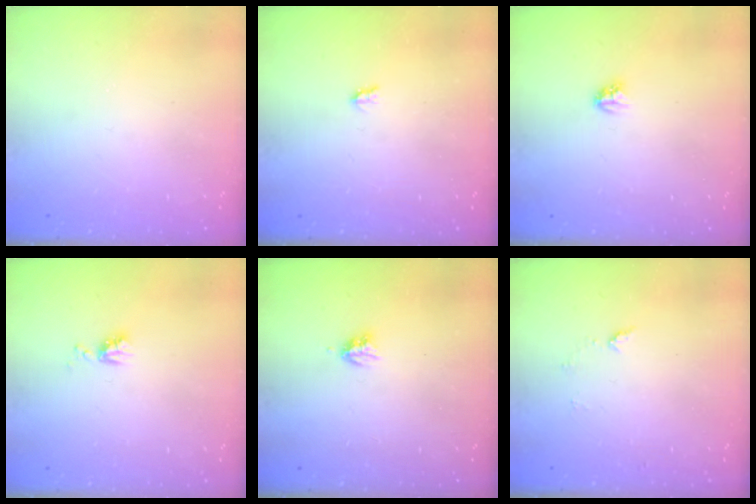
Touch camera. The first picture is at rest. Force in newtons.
{"total": 1.7, "press": 1.6, "slide": 0.3}
{"total": 2.8, "press": 2.8, "slide": 0.3}
{"total": 4.9, "press": 4.8, "slide": 0.8}
{"total": 2.9, "press": 2.9, "slide": 0.5}
{"total": 5.2, "press": 5.1, "slide": 0.6}